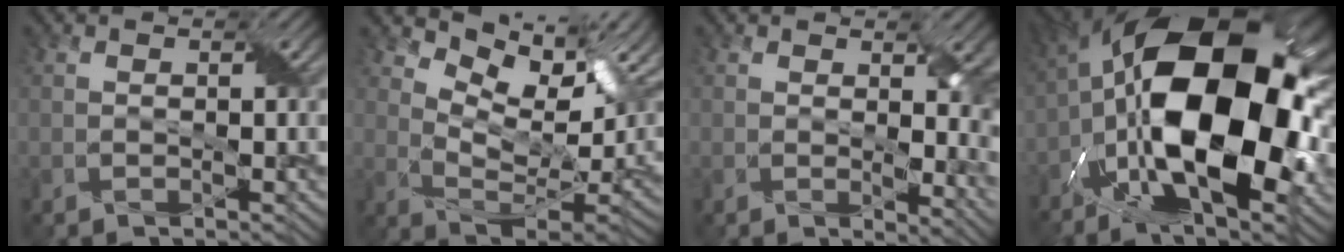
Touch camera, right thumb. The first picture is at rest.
{"total": 12.6, "force": [6.4, 5.3, 9.4], "torque": [-0.174, 0.004, 0.119]}
{"total": 6.1, "force": [1.6, 3.0, 5.1], "torque": [-0.065, -0.017, 0.037]}
{"total": 21.1, "force": [-2.6, 11.5, 17.6], "torque": [-0.352, -0.009, -0.037]}